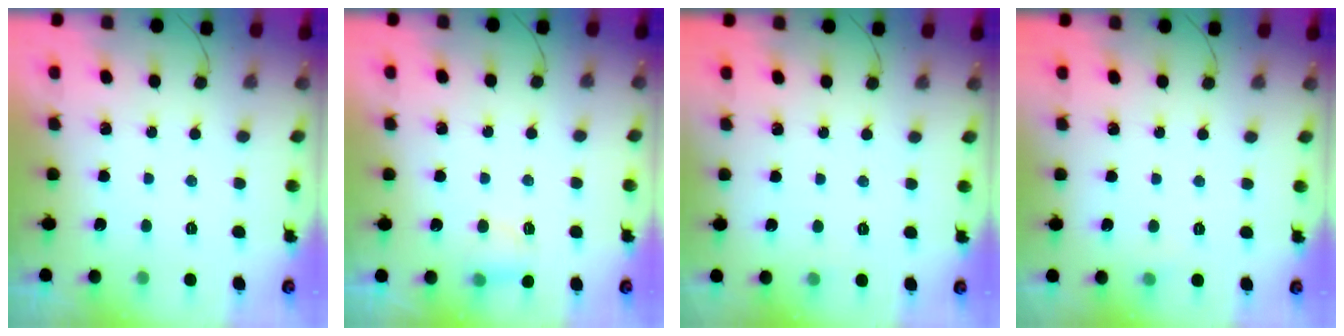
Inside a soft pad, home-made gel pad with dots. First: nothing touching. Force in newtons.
{"total": 5.2, "press": 4.9, "slide": 1.6}
{"total": 2.7, "press": 2.0, "slide": 1.8}
{"total": 3.1, "press": 2.8, "slide": 1.2}